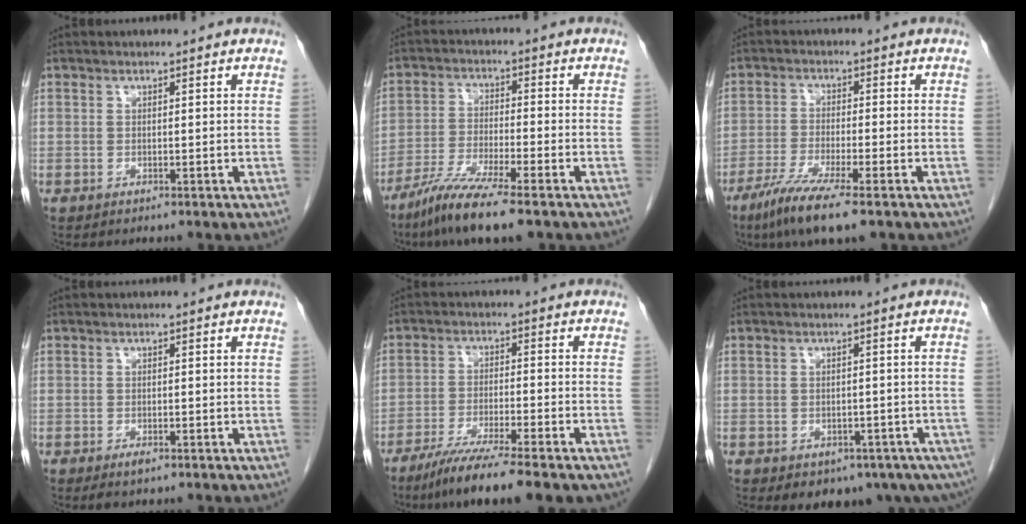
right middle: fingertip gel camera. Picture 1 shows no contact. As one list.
[{"total": 9.3, "force": [-6.8, -0.2, 6.3], "torque": [-0.123, -0.030, -0.126]}, {"total": 8.6, "force": [-5.7, 0.0, 6.4], "torque": [-0.120, -0.025, -0.101]}, {"total": 1.5, "force": [-0.9, 0.4, 1.1], "torque": [-0.019, -0.002, -0.011]}, {"total": 10.8, "force": [-8.2, 0.4, 7.0], "torque": [-0.111, -0.027, -0.132]}, {"total": 11.6, "force": [-7.0, 7.1, 6.0], "torque": [-0.083, -0.006, -0.080]}]